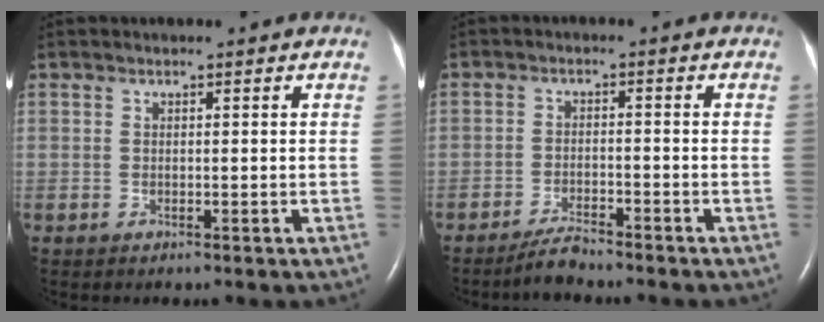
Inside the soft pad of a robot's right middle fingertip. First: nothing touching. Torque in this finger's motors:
{"motor_torque": [0.64, -0.64, 0.12, 0.01]}